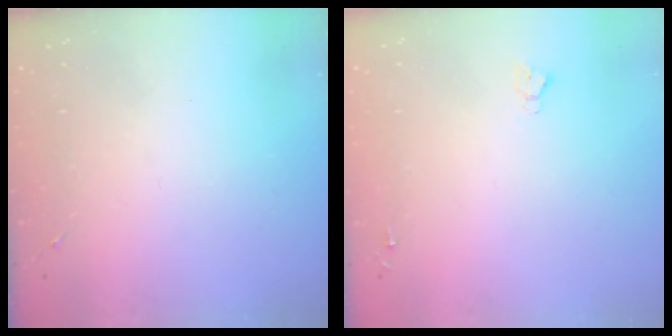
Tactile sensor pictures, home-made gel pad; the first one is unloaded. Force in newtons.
{"total": 2.7, "press": 2.7, "slide": 0.0}